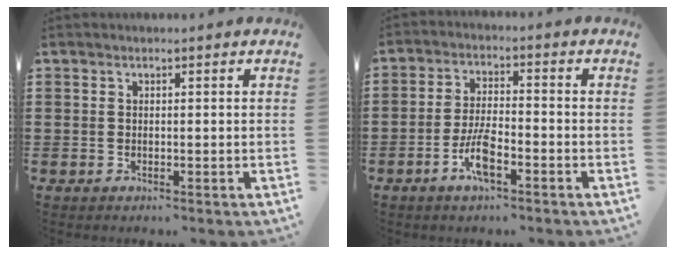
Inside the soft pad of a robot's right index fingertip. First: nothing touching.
{"total": 5.9, "force": [-2.9, 1.6, 4.9], "torque": [-0.111, -0.005, -0.059]}